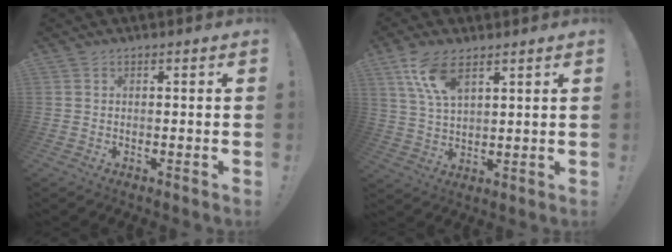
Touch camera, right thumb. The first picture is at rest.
{"total": 10.0, "force": [5.9, 4.5, 6.7], "torque": [-0.129, -0.024, 0.109]}